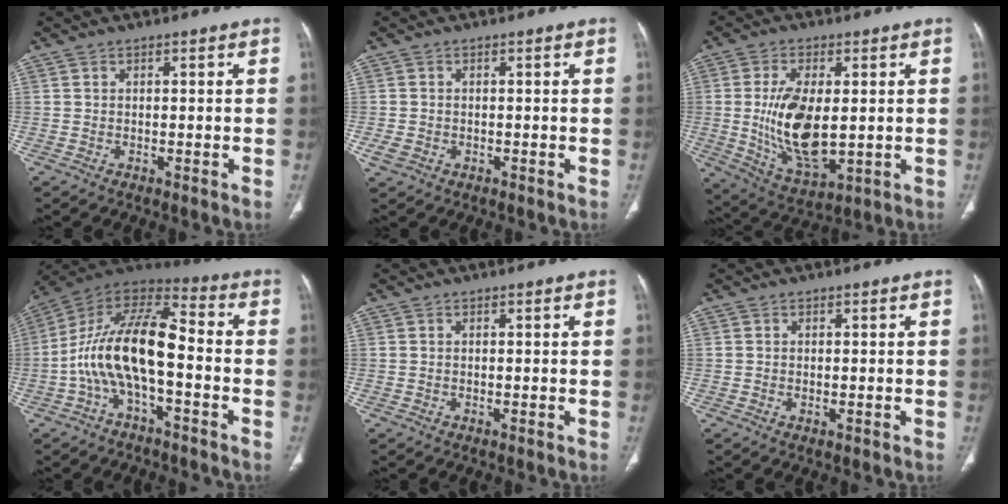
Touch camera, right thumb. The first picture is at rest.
{"total": 2.1, "force": [-0.6, 1.7, 1.1], "torque": [-0.029, 0.002, -0.006]}
{"total": 14.3, "force": [0.0, 6.9, 12.5], "torque": [-0.233, -0.021, 0.013]}
{"total": 16.1, "force": [-3.5, 6.8, 14.2], "torque": [-0.263, 0.068, -0.071]}
{"total": 0.0}
{"total": 0.7, "force": [-0.2, 0.3, 0.6], "torque": [-0.013, -0.003, -0.001]}